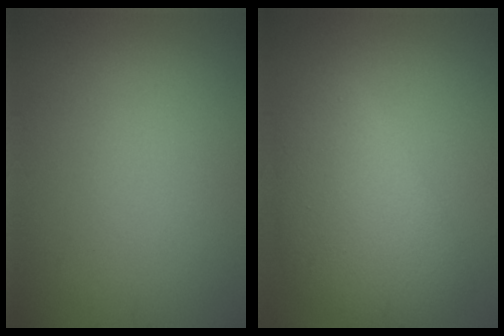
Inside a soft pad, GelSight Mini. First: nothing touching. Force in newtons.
{"total": 5.8, "press": 5.8, "slide": 0.1}